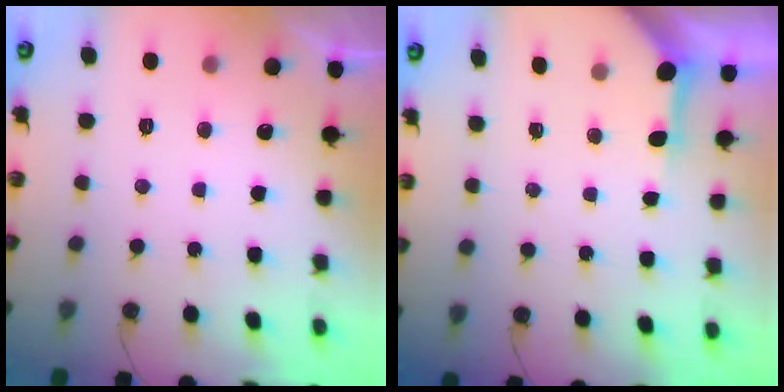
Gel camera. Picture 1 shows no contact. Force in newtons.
{"total": 3.7, "press": 3.7, "slide": 0.2}